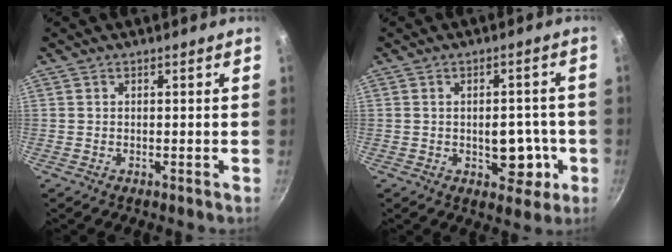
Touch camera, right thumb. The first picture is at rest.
{"total": 7.7, "force": [-1.7, 4.8, 5.7], "torque": [-0.045, 0.007, -0.016]}